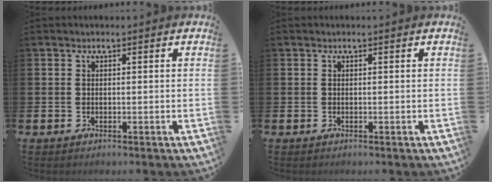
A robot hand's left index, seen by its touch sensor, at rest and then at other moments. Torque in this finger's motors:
{"motor_torque": [-0.02, 0.00, 0.00, 0.00]}